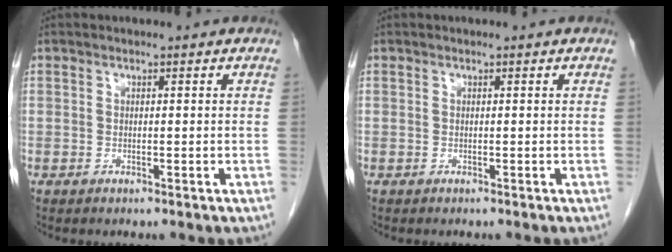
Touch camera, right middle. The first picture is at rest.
{"total": 0.0}